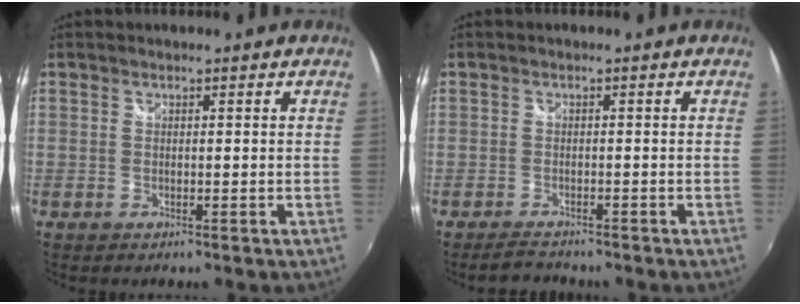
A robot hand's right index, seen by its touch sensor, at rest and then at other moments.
{"total": 2.5, "force": [-2.3, 1.0, 0.4], "torque": [-0.020, 0.000, -0.042]}